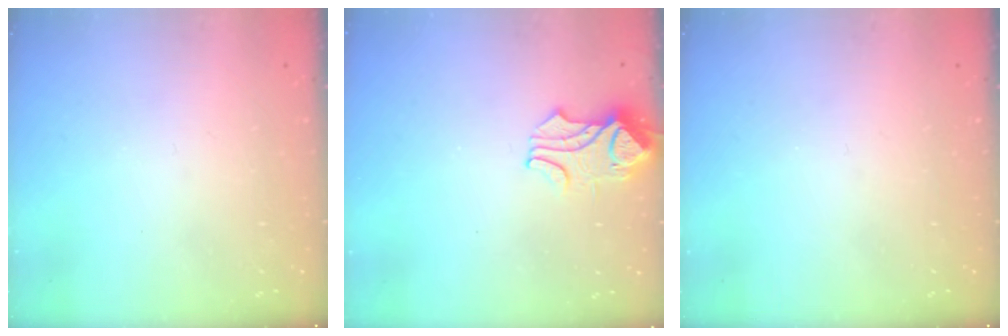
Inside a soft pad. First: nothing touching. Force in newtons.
{"total": 1.5, "press": 1.5, "slide": 0.5}
{"total": 0.0}